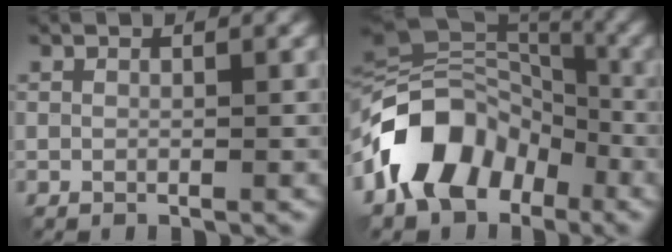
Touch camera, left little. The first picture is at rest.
{"total": 11.9, "force": [-5.7, 7.9, 6.8], "torque": [-0.121, 0.017, -0.127]}